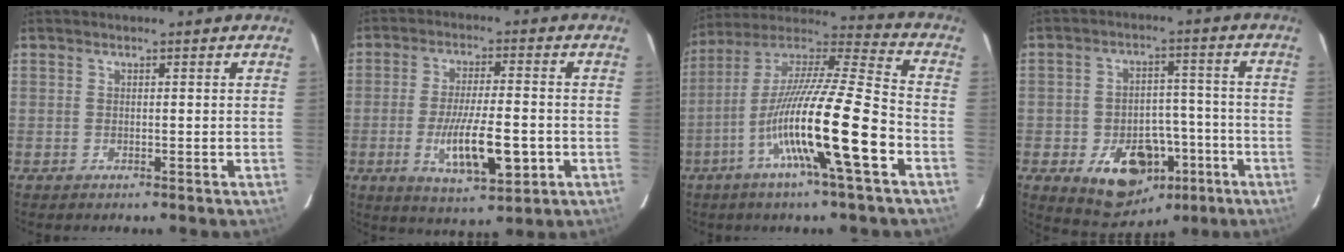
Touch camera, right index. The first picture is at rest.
{"total": 11.0, "force": [-2.9, 2.4, 10.3], "torque": [-0.186, -0.013, -0.042]}
{"total": 18.4, "force": [-6.7, 0.0, 17.1], "torque": [-0.320, -0.007, -0.126]}
{"total": 12.3, "force": [-5.3, 7.9, 7.8], "torque": [-0.116, 0.015, -0.068]}